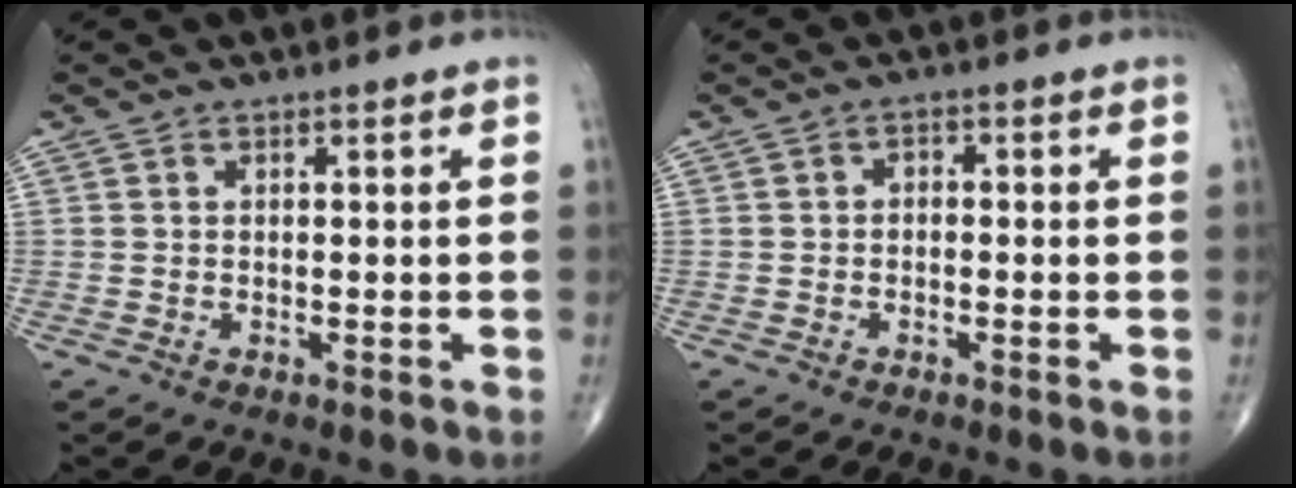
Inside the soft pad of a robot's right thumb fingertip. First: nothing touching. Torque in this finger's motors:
{"motor_torque": [-0.22, -0.11, 0.03, 0.03, 0.02]}